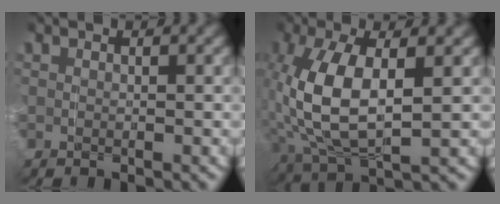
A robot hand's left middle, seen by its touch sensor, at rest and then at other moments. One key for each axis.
{"total": 8.2, "fx": 0.5, "fy": 4.4, "fz": 6.9, "tx": -0.174, "ty": -0.009, "tz": 0.019}